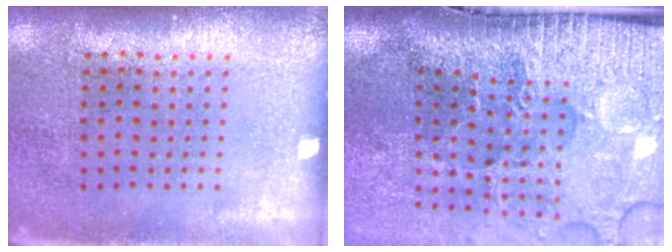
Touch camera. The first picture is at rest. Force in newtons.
{"total": 4.9, "press": 4.0, "slide": 2.8}